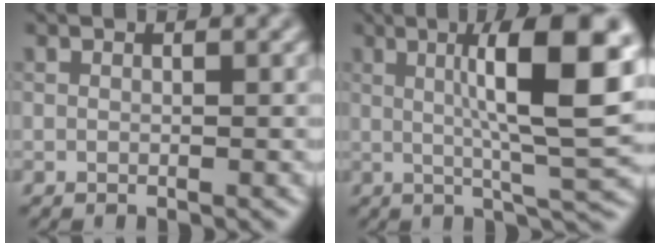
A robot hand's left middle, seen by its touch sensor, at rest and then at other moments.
{"total": 10.6, "force": [1.9, 1.8, 10.3], "torque": [-0.140, 0.009, 0.030]}